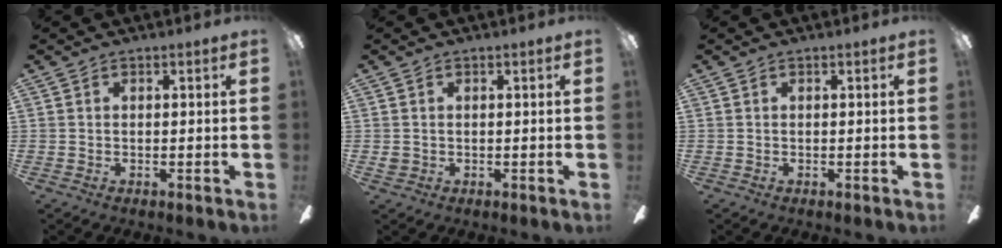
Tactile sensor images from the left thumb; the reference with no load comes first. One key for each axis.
{"total": 1.4, "fx": 0.4, "fy": 1.3, "fz": 0.2, "tx": -0.005, "ty": 0.005, "tz": 0.005}
{"total": 0.0}